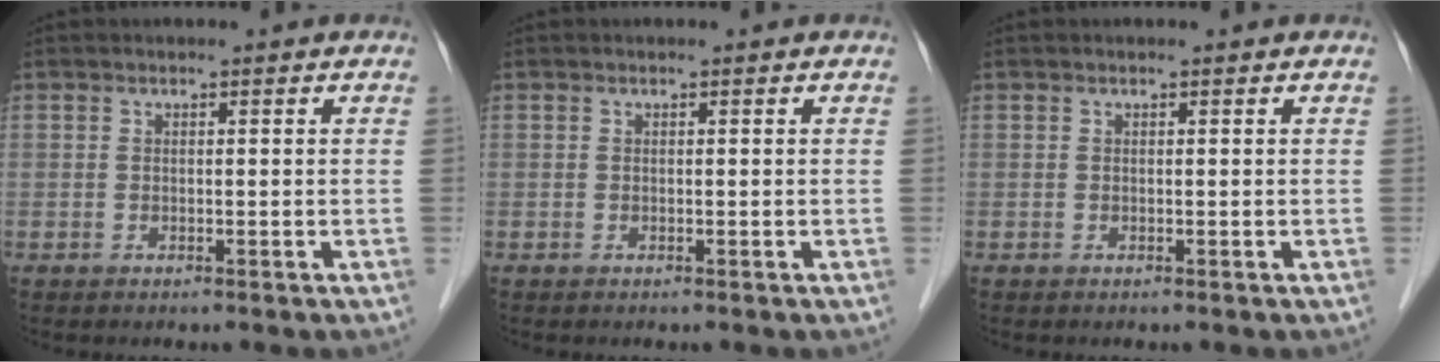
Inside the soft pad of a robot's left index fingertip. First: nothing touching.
{"total": 0.0}
{"total": 0.0}